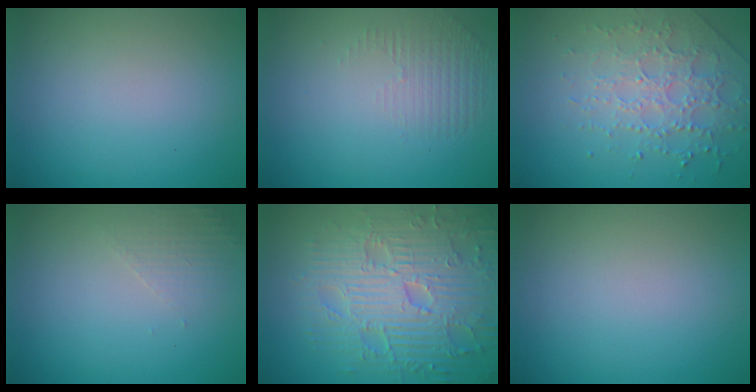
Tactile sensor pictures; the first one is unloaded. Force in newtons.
{"total": 1.4, "press": 0.3, "slide": 1.4}
{"total": 3.4, "press": 3.3, "slide": 1.1}
{"total": 1.6, "press": 1.6, "slide": 0.4}
{"total": 9.4, "press": 6.8, "slide": 6.5}
{"total": 0.0}